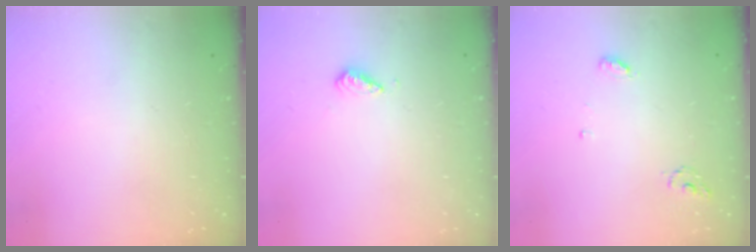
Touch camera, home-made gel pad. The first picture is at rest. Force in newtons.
{"total": 2.8, "press": 2.8, "slide": 0.7}
{"total": 5.1, "press": 5.1, "slide": 0.4}